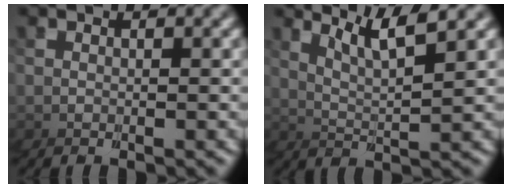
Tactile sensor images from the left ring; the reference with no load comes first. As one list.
[{"total": 6.0, "force": [4.8, -3.1, -1.8], "torque": [-0.009, 0.031, 0.065]}]